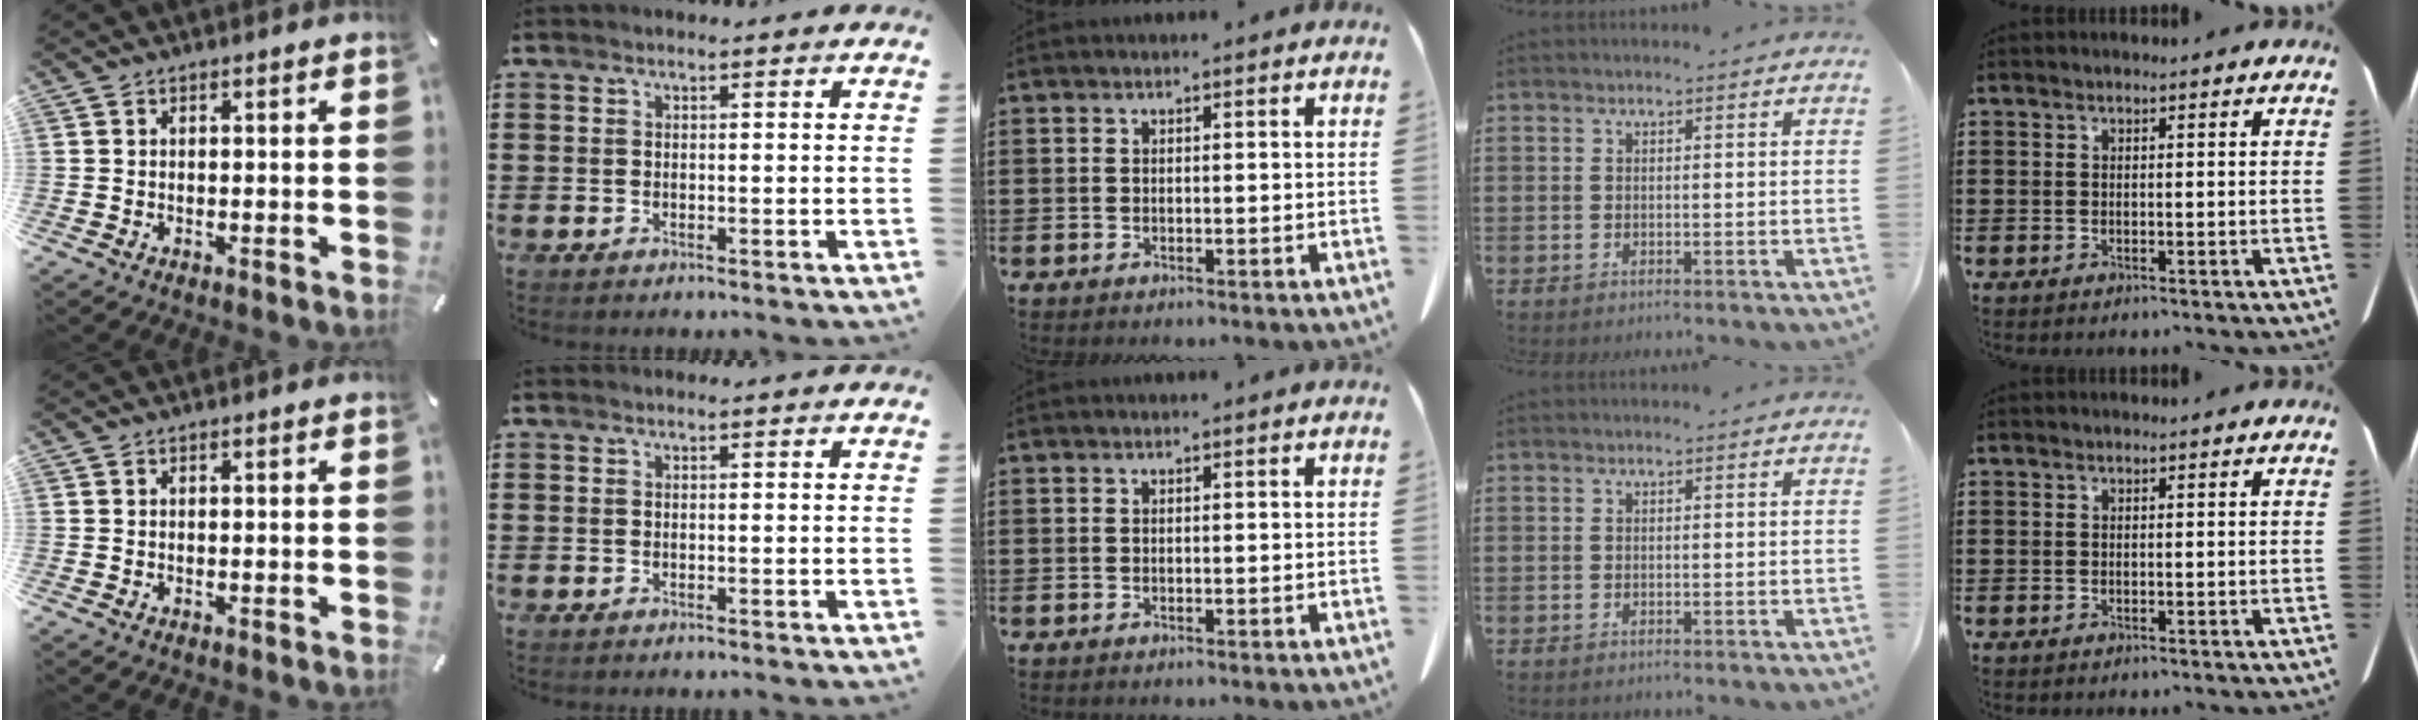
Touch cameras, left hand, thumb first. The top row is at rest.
{}